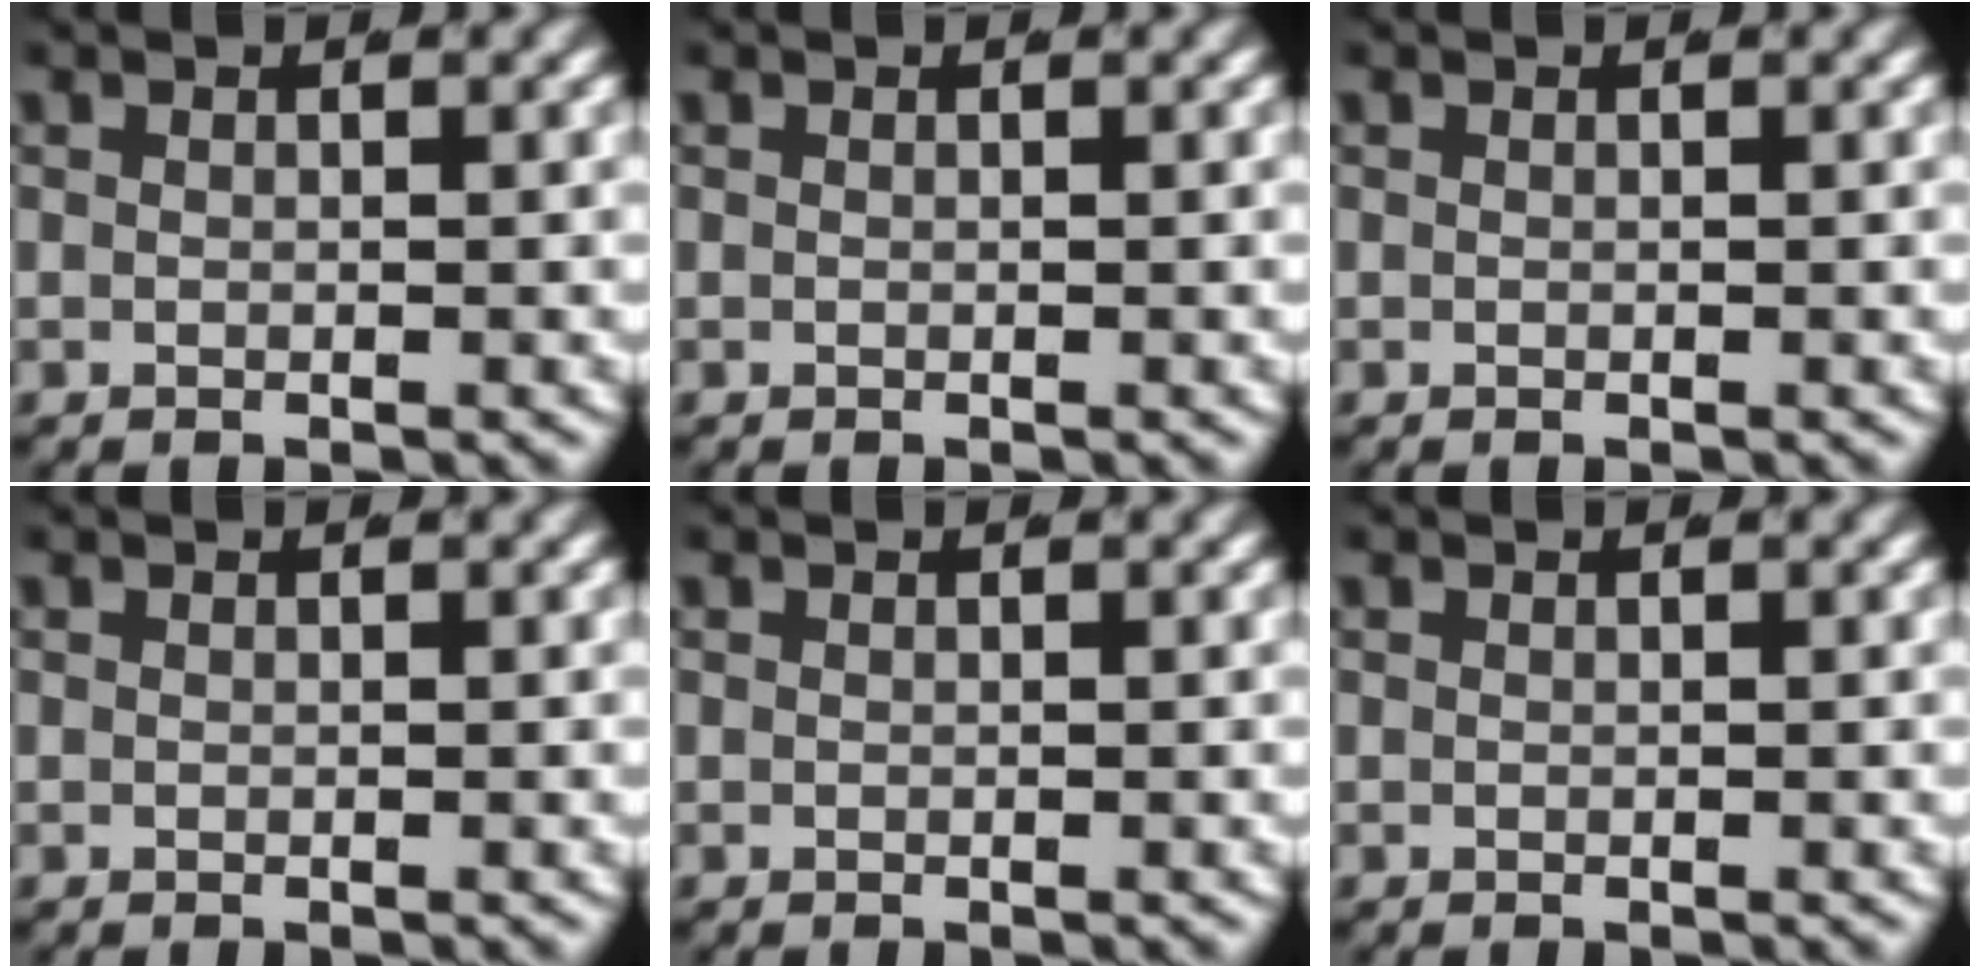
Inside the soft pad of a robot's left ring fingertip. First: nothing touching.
{"total": 0.0}
{"total": 0.0}
{"total": 0.0}
{"total": 0.0}
{"total": 0.0}